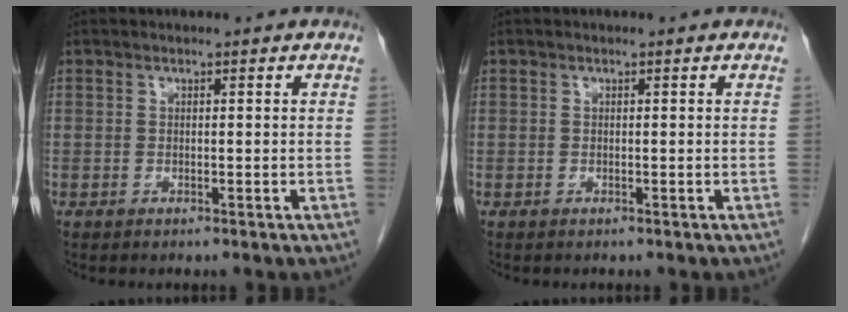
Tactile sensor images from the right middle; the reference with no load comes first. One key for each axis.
{"total": 0.0}